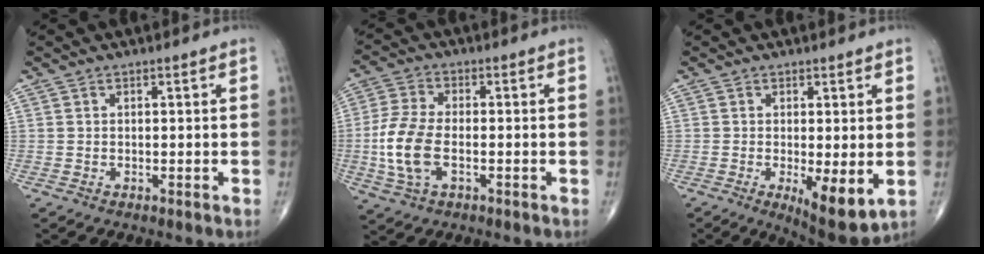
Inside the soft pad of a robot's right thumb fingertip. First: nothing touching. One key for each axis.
{"total": 10.0, "fx": -1.9, "fy": 5.2, "fz": 8.3, "tx": -0.185, "ty": 0.009, "tz": -0.041}
{"total": 8.3, "fx": -1.7, "fy": 2.6, "fz": 7.7, "tx": -0.115, "ty": -0.025, "tz": -0.020}